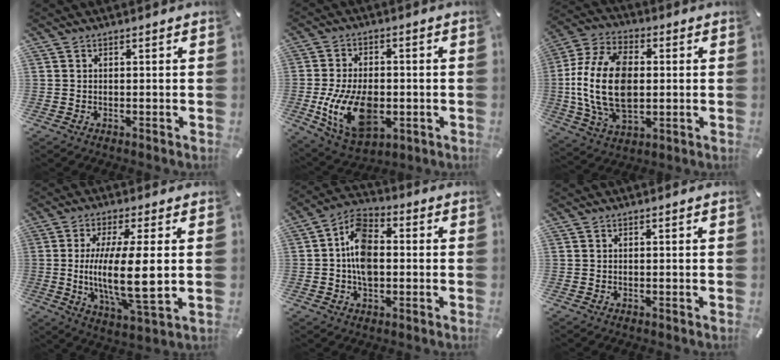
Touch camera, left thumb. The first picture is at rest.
{"total": 14.6, "force": [-2.7, 9.2, 11.0], "torque": [-0.216, -0.003, -0.046]}
{"total": 18.5, "force": [-0.2, 11.9, 14.2], "torque": [-0.324, 0.001, -0.006]}
{"total": 14.4, "force": [0.5, 3.1, 14.0], "torque": [-0.278, -0.020, 0.000]}
{"total": 10.2, "force": [-0.7, 6.9, 7.4], "torque": [-0.150, 0.015, -0.014]}
{"total": 0.0}